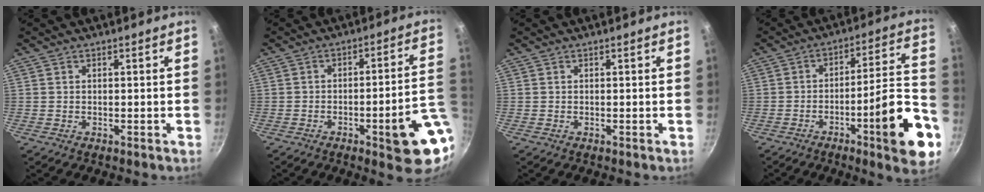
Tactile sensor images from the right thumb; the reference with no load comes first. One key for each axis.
{"total": 14.0, "fx": -4.3, "fy": 2.9, "fz": 13.0, "tx": -0.138, "ty": 0.030, "tz": -0.053}
{"total": 0.0}
{"total": 18.5, "fx": -7.8, "fy": 3.6, "fz": 16.3, "tx": -0.203, "ty": 0.044, "tz": -0.115}